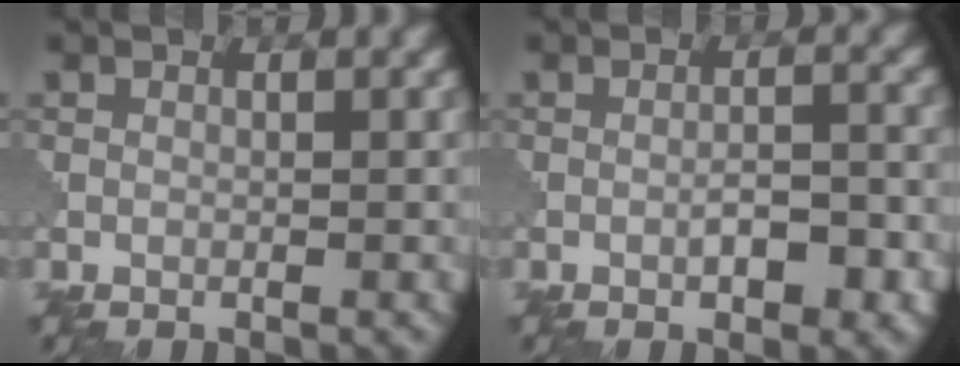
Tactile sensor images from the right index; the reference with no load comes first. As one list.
[{"total": 2.8, "force": [-1.0, 1.0, 2.4], "torque": [-0.039, 0.004, -0.013]}]